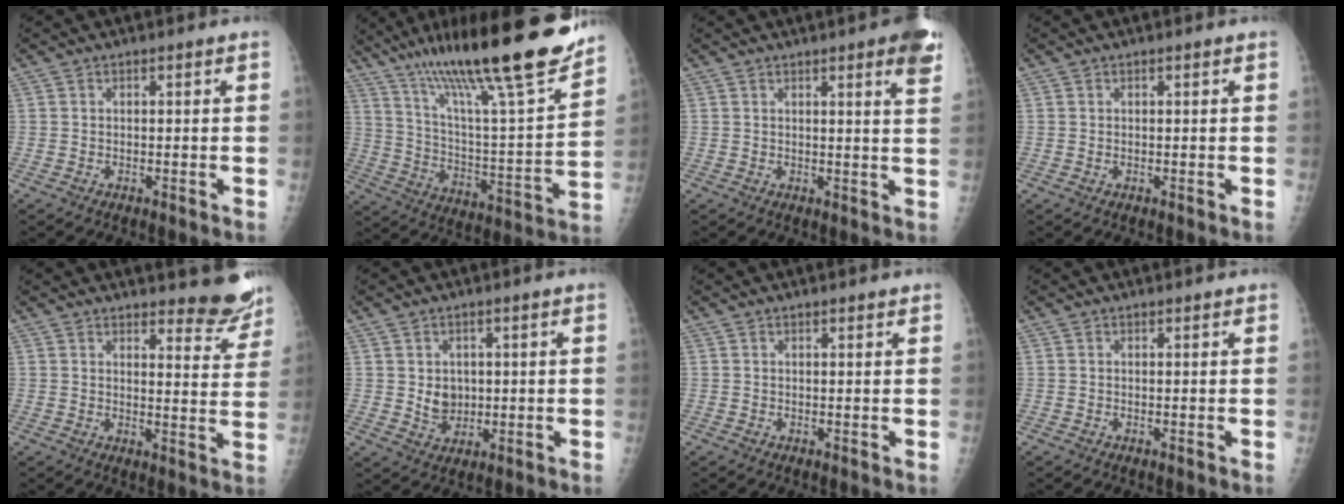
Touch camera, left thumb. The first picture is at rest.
{"total": 27.7, "force": [20.7, 3.1, 18.1], "torque": [-0.282, -0.073, 0.338]}
{"total": 6.6, "force": [3.9, 0.6, 5.3], "torque": [-0.055, -0.013, 0.040]}
{"total": 0.6, "force": [0.3, 0.1, 0.4], "torque": [-0.010, 0.001, 0.007]}
{"total": 9.0, "force": [8.2, 2.0, 3.0], "torque": [-0.010, -0.070, 0.093]}
{"total": 4.3, "force": [0.7, 3.5, 2.4], "torque": [-0.022, -0.010, 0.023]}
{"total": 1.2, "force": [1.0, 0.1, 0.6], "torque": [-0.004, -0.003, 0.015]}
{"total": 0.6, "force": [0.6, 0.0, 0.1], "torque": [-0.004, -0.002, 0.009]}